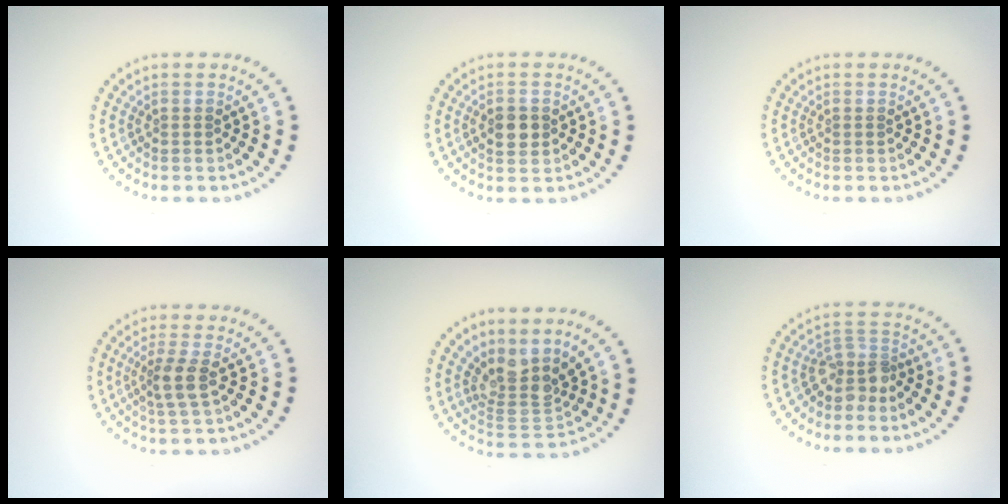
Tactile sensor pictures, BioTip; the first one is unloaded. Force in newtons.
{"total": 2.7, "press": 2.7, "slide": 0.1}
{"total": 0.0}
{"total": 2.4, "press": 1.9, "slide": 1.4}
{"total": 3.7, "press": 2.7, "slide": 2.6}
{"total": 2.7, "press": 1.9, "slide": 1.9}